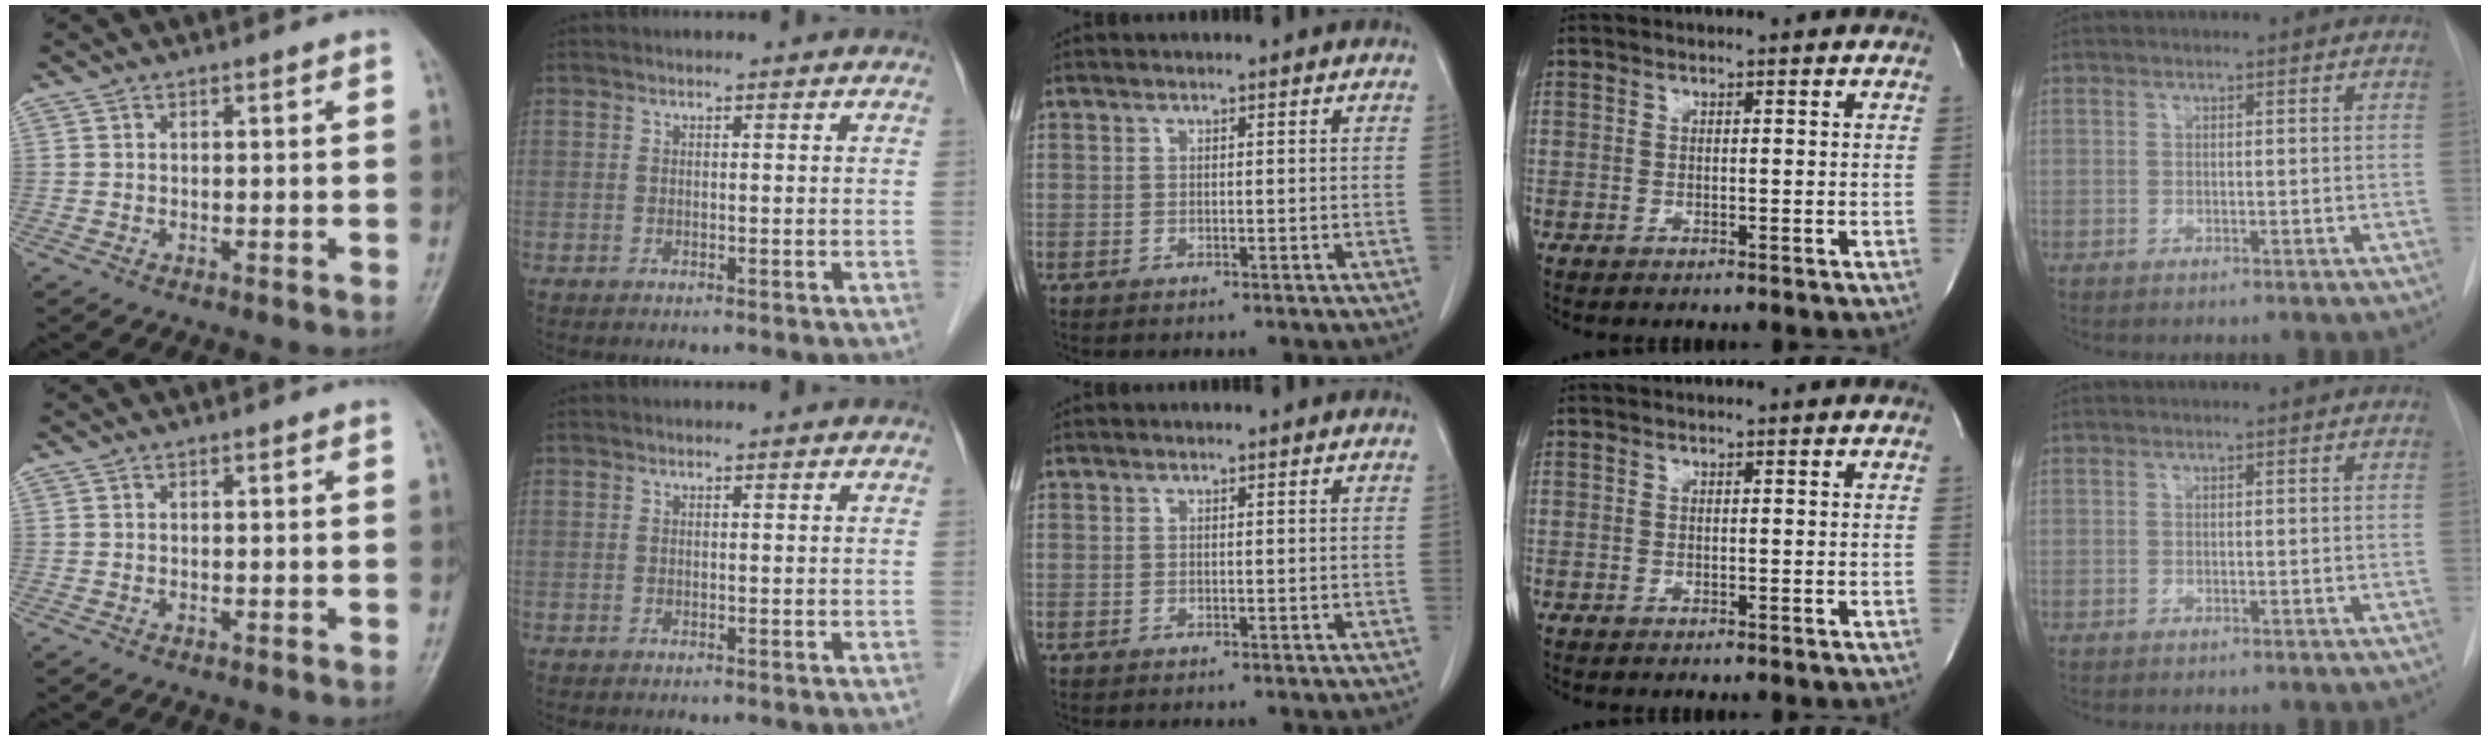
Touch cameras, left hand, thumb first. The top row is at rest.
{}